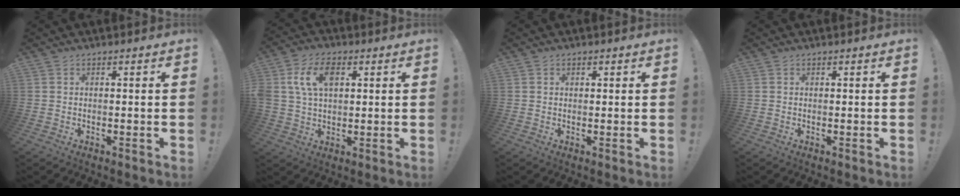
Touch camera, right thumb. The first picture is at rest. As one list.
[{"total": 10.6, "force": [3.1, 6.8, 7.5], "torque": [-0.155, 0.009, 0.057]}, {"total": 0.6, "force": [0.4, 0.4, 0.2], "torque": [-0.001, 0.001, 0.007]}, {"total": 0.0}]